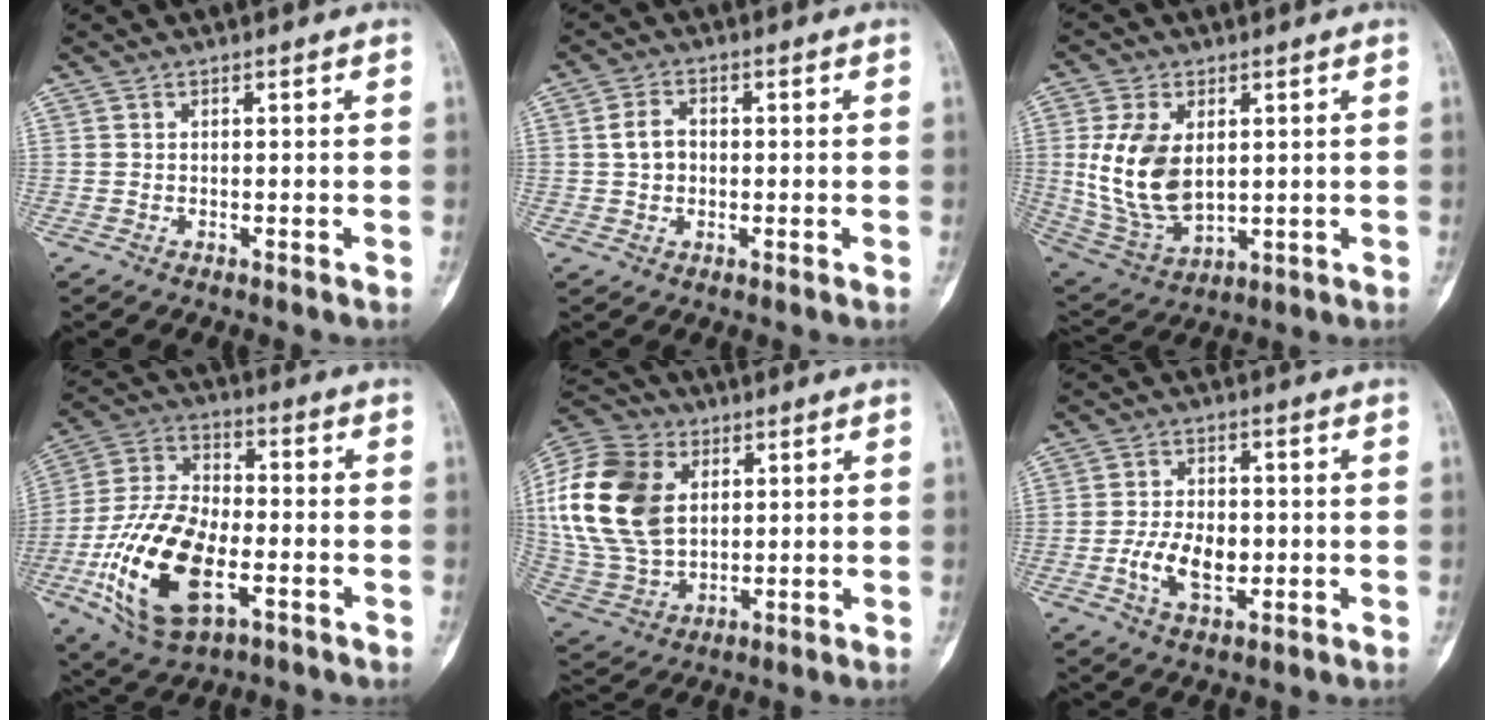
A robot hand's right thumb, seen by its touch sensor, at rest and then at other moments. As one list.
[{"total": 4.1, "force": [0.2, 3.1, 2.7], "torque": [-0.043, 0.010, 0.000]}, {"total": 14.2, "force": [1.8, 8.9, 11.0], "torque": [-0.204, -0.014, 0.052]}, {"total": 20.8, "force": [-6.0, 11.0, 16.7], "torque": [-0.315, 0.017, -0.103]}, {"total": 22.0, "force": [4.8, 15.3, 15.0], "torque": [-0.307, -0.007, 0.093]}, {"total": 10.1, "force": [-2.0, 6.5, 7.5], "torque": [-0.116, 0.009, -0.031]}]